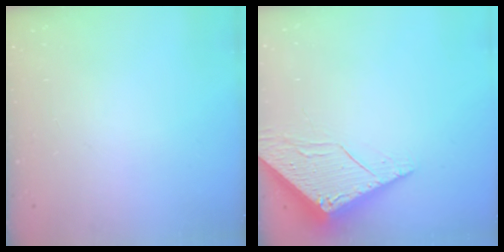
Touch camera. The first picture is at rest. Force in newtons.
{"total": 6.2, "press": 6.2, "slide": 0.5}